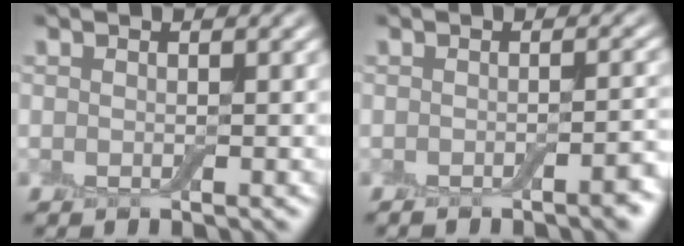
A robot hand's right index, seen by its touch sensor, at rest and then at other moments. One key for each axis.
{"total": 2.4, "fx": -1.4, "fy": 0.6, "fz": 1.8, "tx": -0.019, "ty": 0.002, "tz": -0.023}